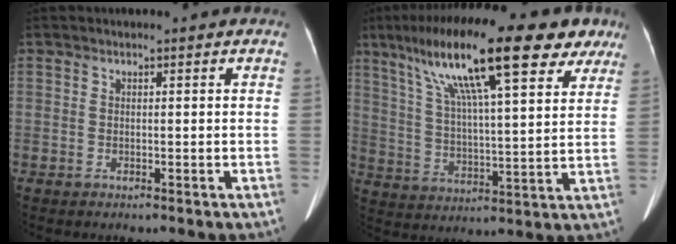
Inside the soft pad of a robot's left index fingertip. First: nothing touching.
{"total": 22.2, "force": [13.2, 4.6, 17.2], "torque": [-0.295, 0.054, 0.211]}